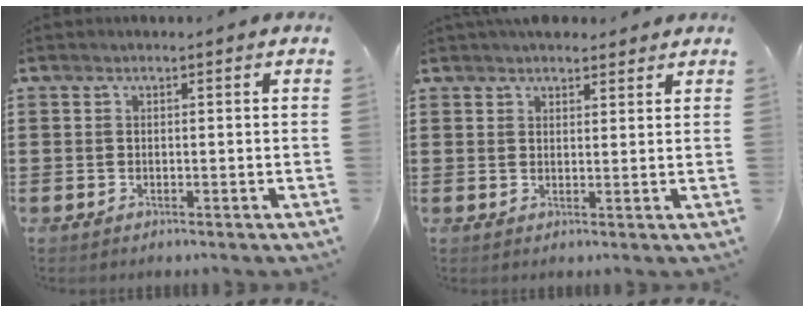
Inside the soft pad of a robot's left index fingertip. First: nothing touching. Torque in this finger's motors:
{"motor_torque": [-0.24, -0.20, -0.57, 0.02]}